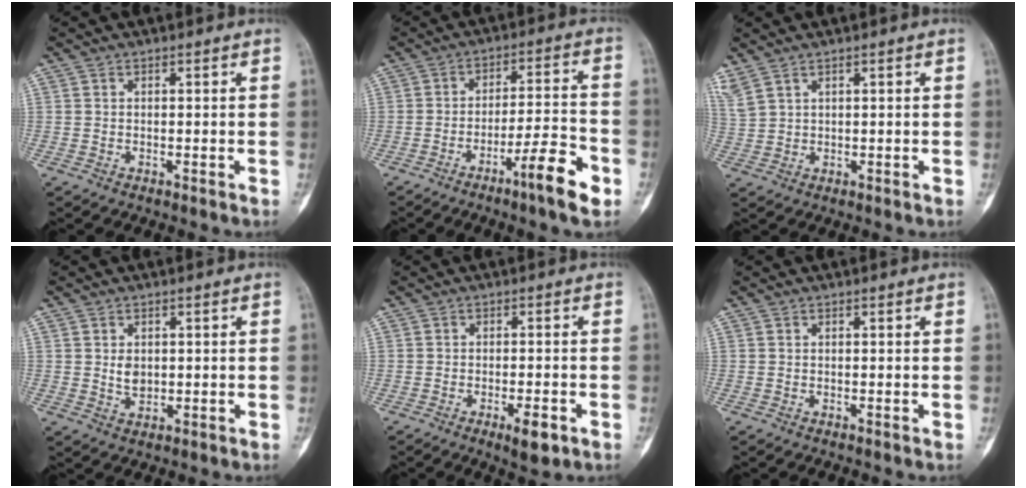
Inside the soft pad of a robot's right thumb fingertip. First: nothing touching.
{"total": 10.5, "force": [-5.6, 1.3, 8.8], "torque": [-0.135, 0.031, -0.090]}
{"total": 4.6, "force": [3.4, 1.8, 2.5], "torque": [-0.069, 0.000, 0.086]}
{"total": 3.0, "force": [0.4, 2.2, 2.0], "torque": [-0.026, -0.006, 0.014]}
{"total": 4.7, "force": [-2.3, 1.3, 3.9], "torque": [-0.058, 0.005, -0.029]}
{"total": 0.0}